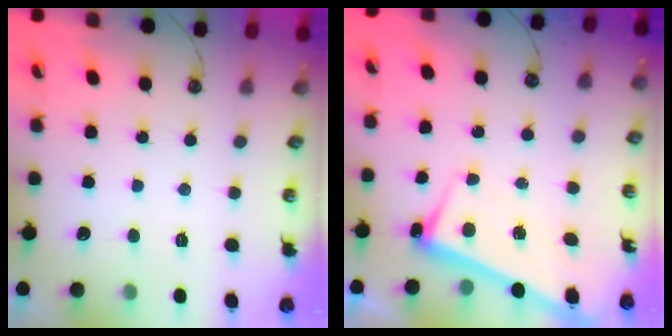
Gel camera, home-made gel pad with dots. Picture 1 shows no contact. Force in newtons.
{"total": 2.7, "press": 2.7, "slide": 0.4}